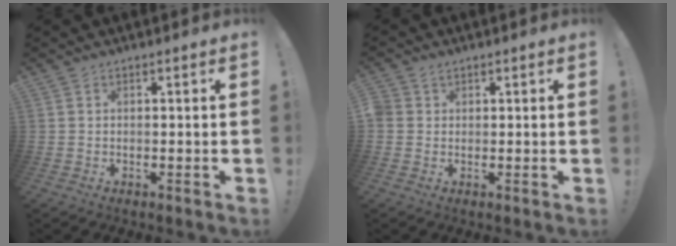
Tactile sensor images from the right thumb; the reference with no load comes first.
{"total": 2.1, "force": [1.2, 1.6, 0.7], "torque": [-0.018, 0.001, 0.025]}